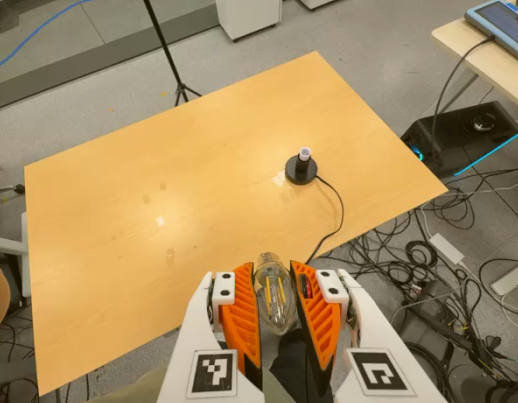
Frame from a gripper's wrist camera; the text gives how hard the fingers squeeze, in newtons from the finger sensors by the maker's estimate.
{"total": 18.5, "left": 19.3, "right": 17.8}